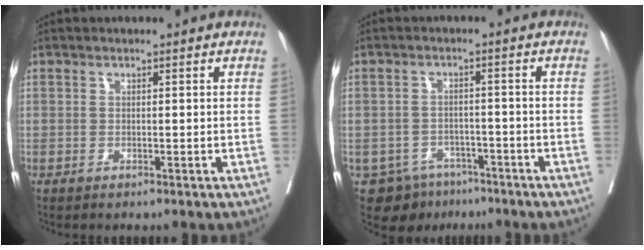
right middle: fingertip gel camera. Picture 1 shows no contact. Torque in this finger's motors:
{"motor_torque": [0.29, -0.30, 0.03, 0.00]}